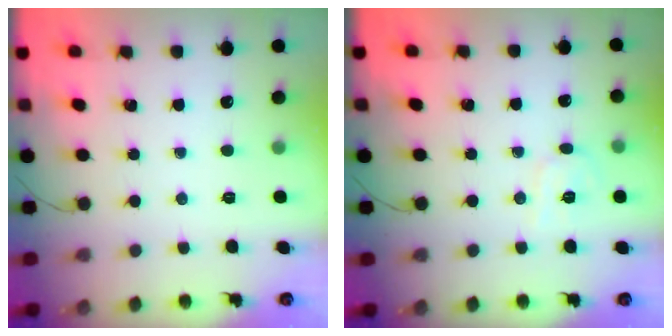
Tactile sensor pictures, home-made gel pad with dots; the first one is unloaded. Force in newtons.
{"total": 5.5, "press": 5.2, "slide": 1.5}